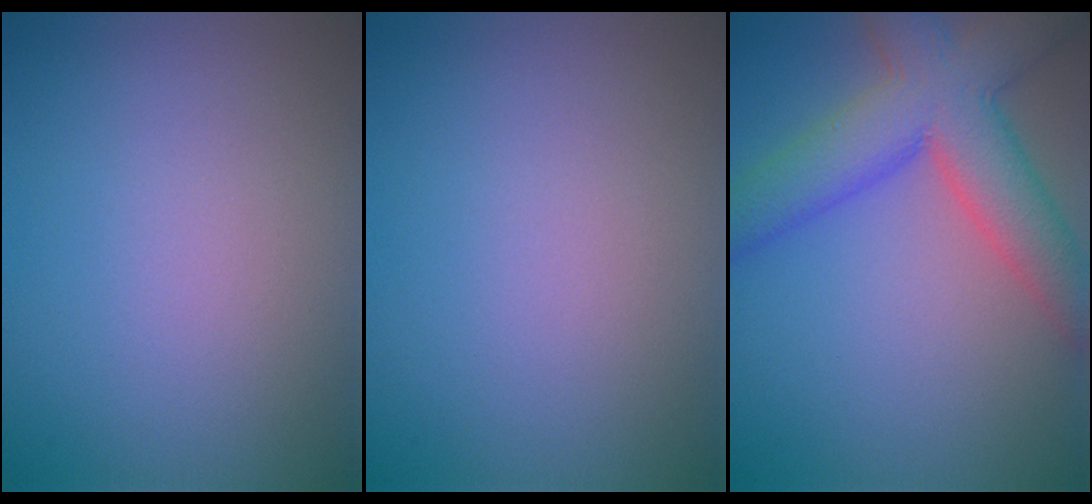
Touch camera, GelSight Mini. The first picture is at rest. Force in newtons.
{"total": 0.0}
{"total": 8.5, "press": 8.5, "slide": 0.4}